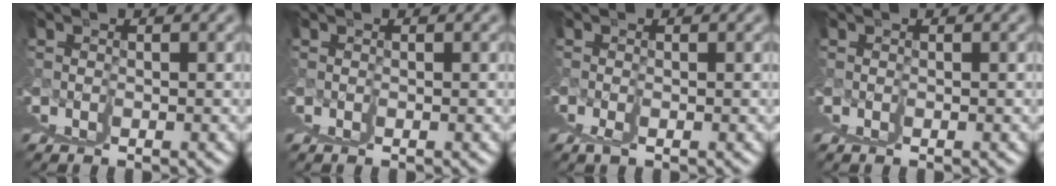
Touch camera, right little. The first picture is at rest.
{"total": 0.0}
{"total": 1.6, "force": [0.5, -1.6, 0.0], "torque": [0.015, 0.009, 0.008]}
{"total": 0.5, "force": [0.2, -0.4, -0.2], "torque": [0.008, 0.002, 0.003]}